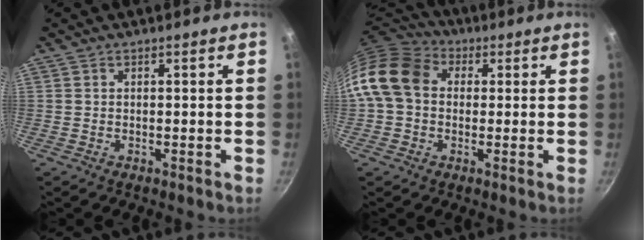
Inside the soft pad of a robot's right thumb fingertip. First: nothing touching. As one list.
[{"total": 13.3, "force": [1.5, 10.5, 8.1], "torque": [-0.132, 0.027, 0.009]}]